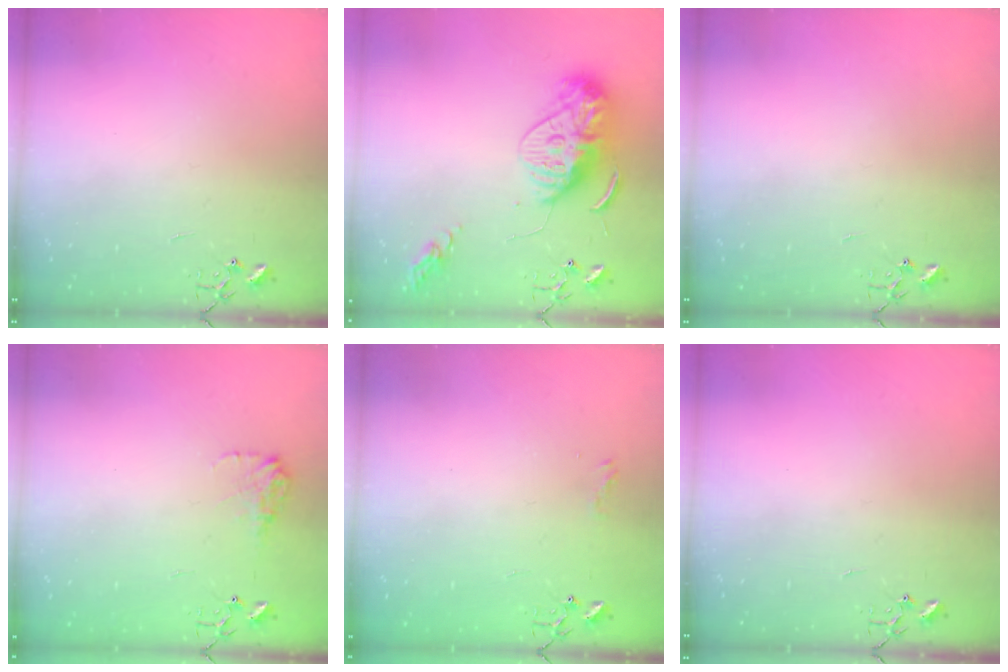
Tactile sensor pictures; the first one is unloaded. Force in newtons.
{"total": 12.9, "press": 12.8, "slide": 1.3}
{"total": 0.0}
{"total": 9.6, "press": 9.6, "slide": 0.3}
{"total": 5.9, "press": 5.9, "slide": 0.8}
{"total": 0.0}